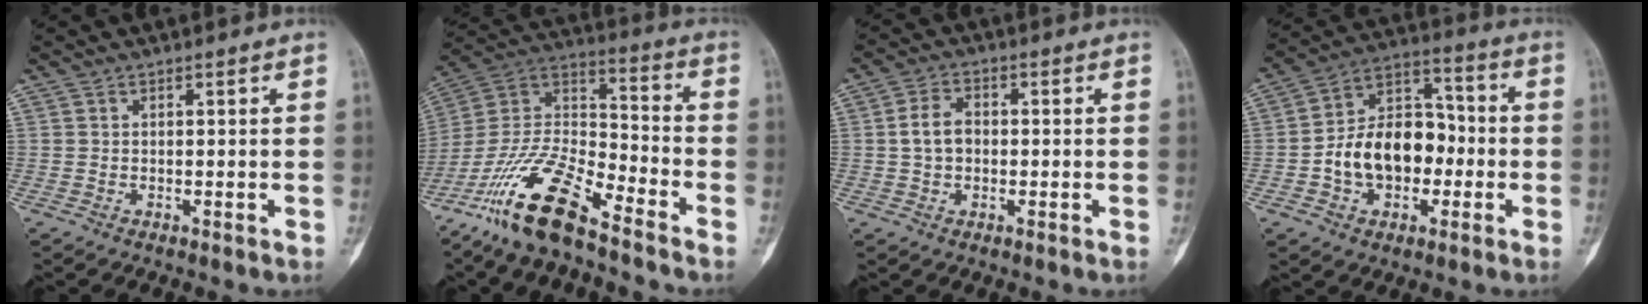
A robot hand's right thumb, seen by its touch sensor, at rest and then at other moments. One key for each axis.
{"total": 17.9, "fx": -12.7, "fy": 4.9, "fz": 11.6, "tx": -0.223, "ty": 0.071, "tz": -0.243}
{"total": 5.1, "fx": 0.0, "fy": 3.6, "fz": 3.6, "tx": -0.060, "ty": 0.015, "tz": -0.005}
{"total": 15.3, "fx": -2.6, "fy": 10.6, "fz": 10.7, "tx": -0.151, "ty": 0.046, "tz": -0.047}